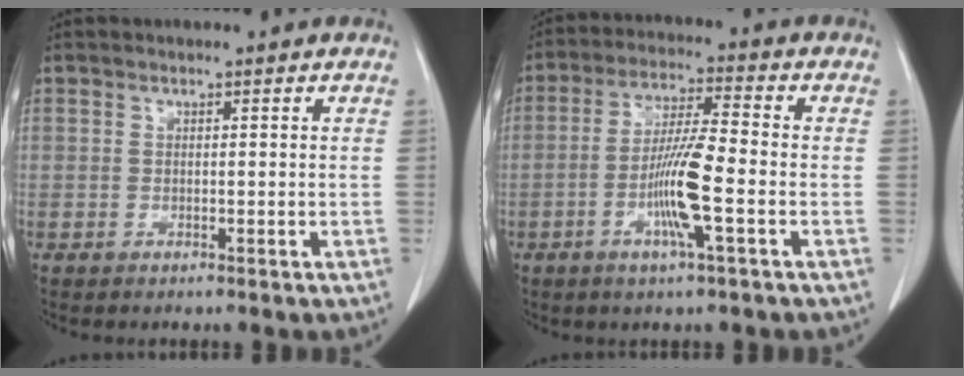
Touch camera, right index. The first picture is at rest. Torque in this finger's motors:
{"motor_torque": [1.11, -0.74, 0.35, 0.17]}